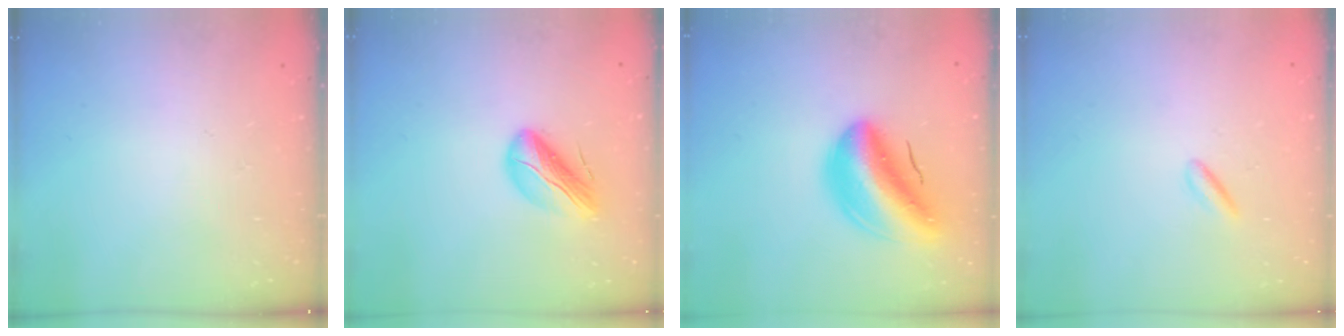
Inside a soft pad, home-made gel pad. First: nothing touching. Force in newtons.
{"total": 10.8, "press": 10.5, "slide": 2.6}
{"total": 14.5, "press": 13.8, "slide": 4.5}
{"total": 2.2, "press": 2.1, "slide": 0.8}